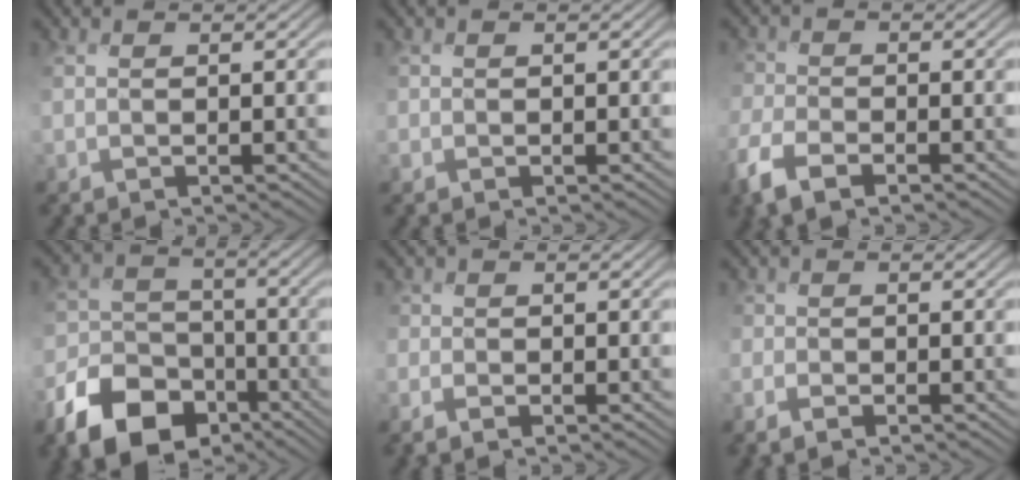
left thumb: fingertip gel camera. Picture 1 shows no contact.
{"total": 0.9, "force": [0.0, 0.9, 0.0], "torque": [0.001, -0.003, -0.005]}
{"total": 6.3, "force": [-4.0, 3.1, 3.8], "torque": [-0.092, -0.012, -0.090]}
{"total": 12.1, "force": [-7.3, 7.7, 5.8], "torque": [-0.134, -0.019, -0.141]}
{"total": 2.4, "force": [-1.4, 1.6, 1.1], "torque": [-0.027, -0.007, -0.035]}
{"total": 2.6, "force": [-1.7, 1.5, 1.3], "torque": [-0.029, -0.006, -0.039]}